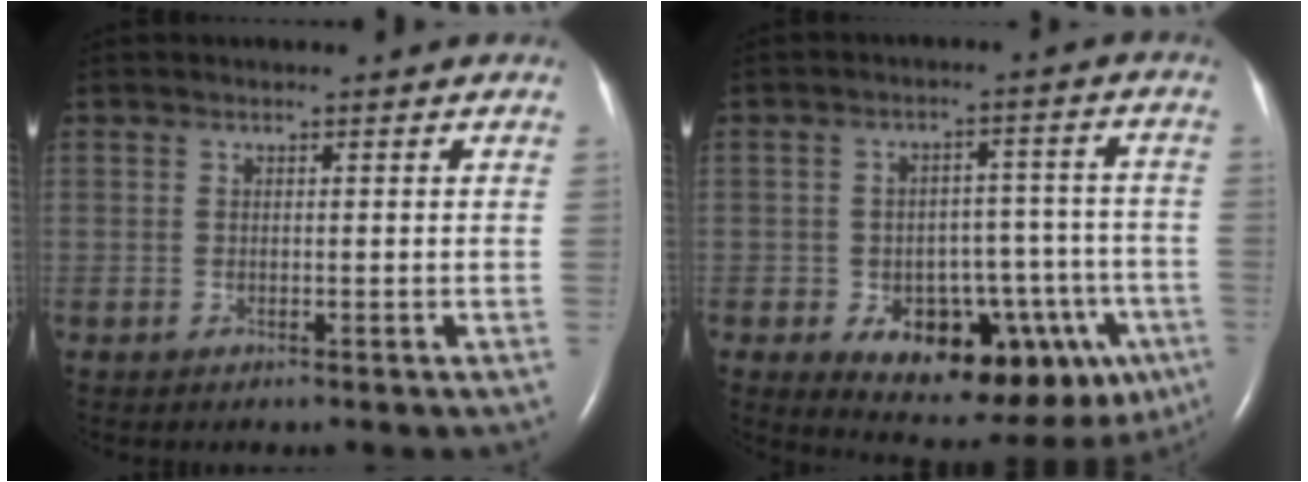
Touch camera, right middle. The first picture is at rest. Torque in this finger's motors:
{"motor_torque": [1.45, -0.69, 0.43, 0.12]}